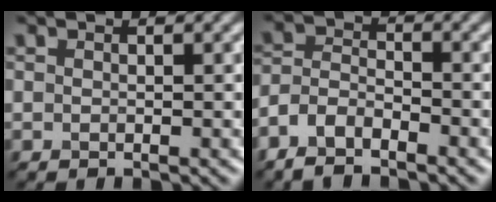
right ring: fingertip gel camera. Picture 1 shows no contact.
{"total": 3.8, "force": [-2.9, 1.6, 1.9], "torque": [-0.035, 0.002, -0.069]}